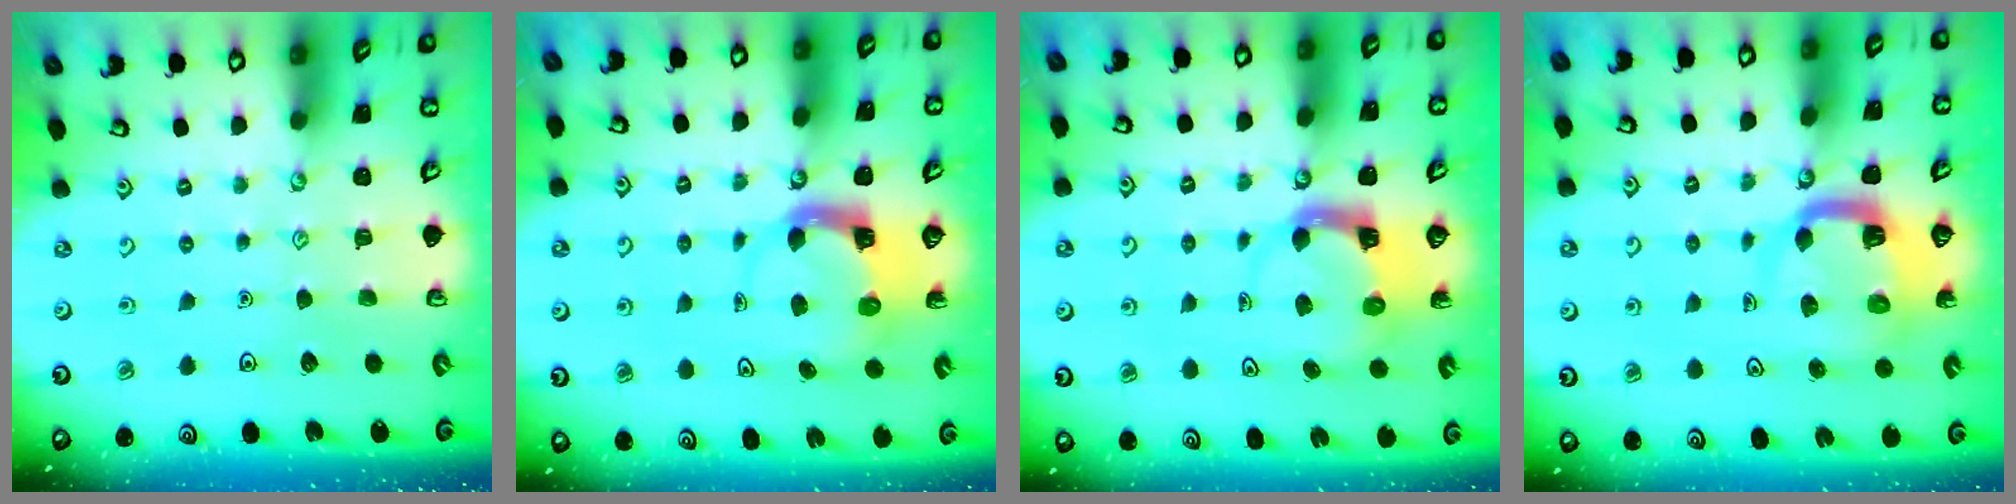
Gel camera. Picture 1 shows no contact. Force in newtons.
{"total": 3.9, "press": 3.8, "slide": 0.6}
{"total": 3.9, "press": 3.8, "slide": 0.5}
{"total": 7.1, "press": 7.0, "slide": 1.0}